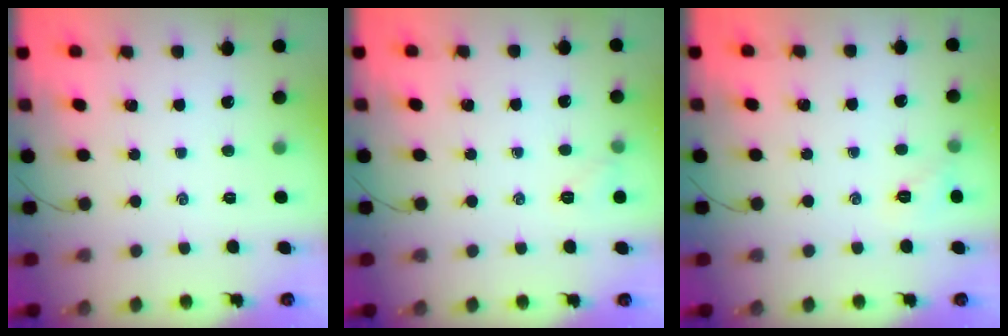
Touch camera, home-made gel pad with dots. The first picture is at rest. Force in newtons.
{"total": 4.7, "press": 4.5, "slide": 1.1}
{"total": 6.0, "press": 5.8, "slide": 1.5}